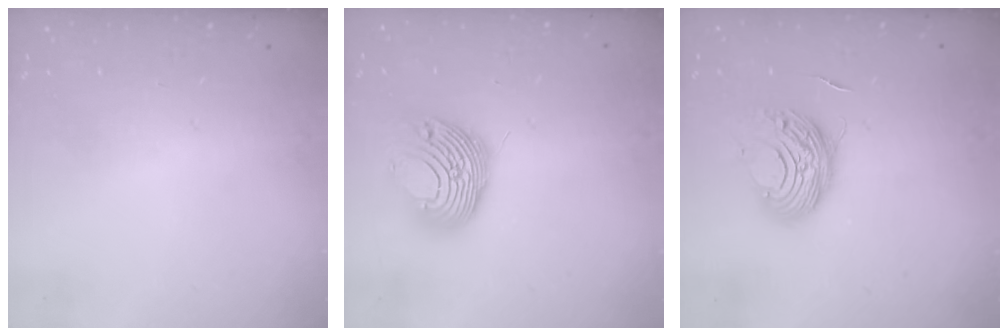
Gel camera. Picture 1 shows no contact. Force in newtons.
{"total": 14.2, "press": 14.2, "slide": 0.0}
{"total": 10.5, "press": 10.5, "slide": 0.9}